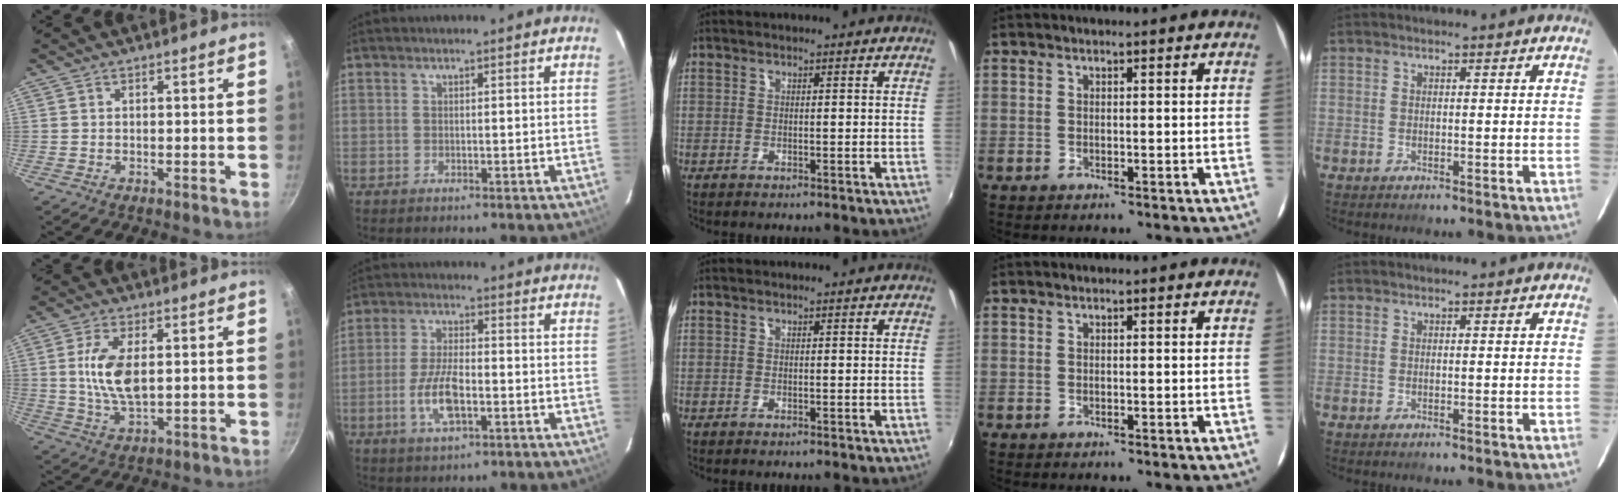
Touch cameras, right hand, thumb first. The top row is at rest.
{"thumb": {"total": 9.5, "force": [1.2, 4.5, 8.3], "torque": [-0.160, -0.003, 0.026]}, "index": {"total": 8.1, "force": [-2.9, 3.0, 6.9], "torque": [-0.145, -0.001, -0.055]}}